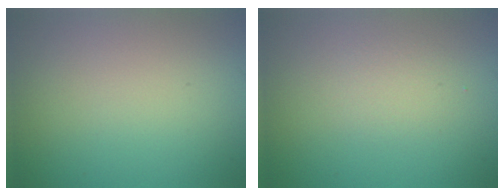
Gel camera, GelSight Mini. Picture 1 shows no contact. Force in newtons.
{"total": 1.3, "press": 1.3, "slide": 0.1}